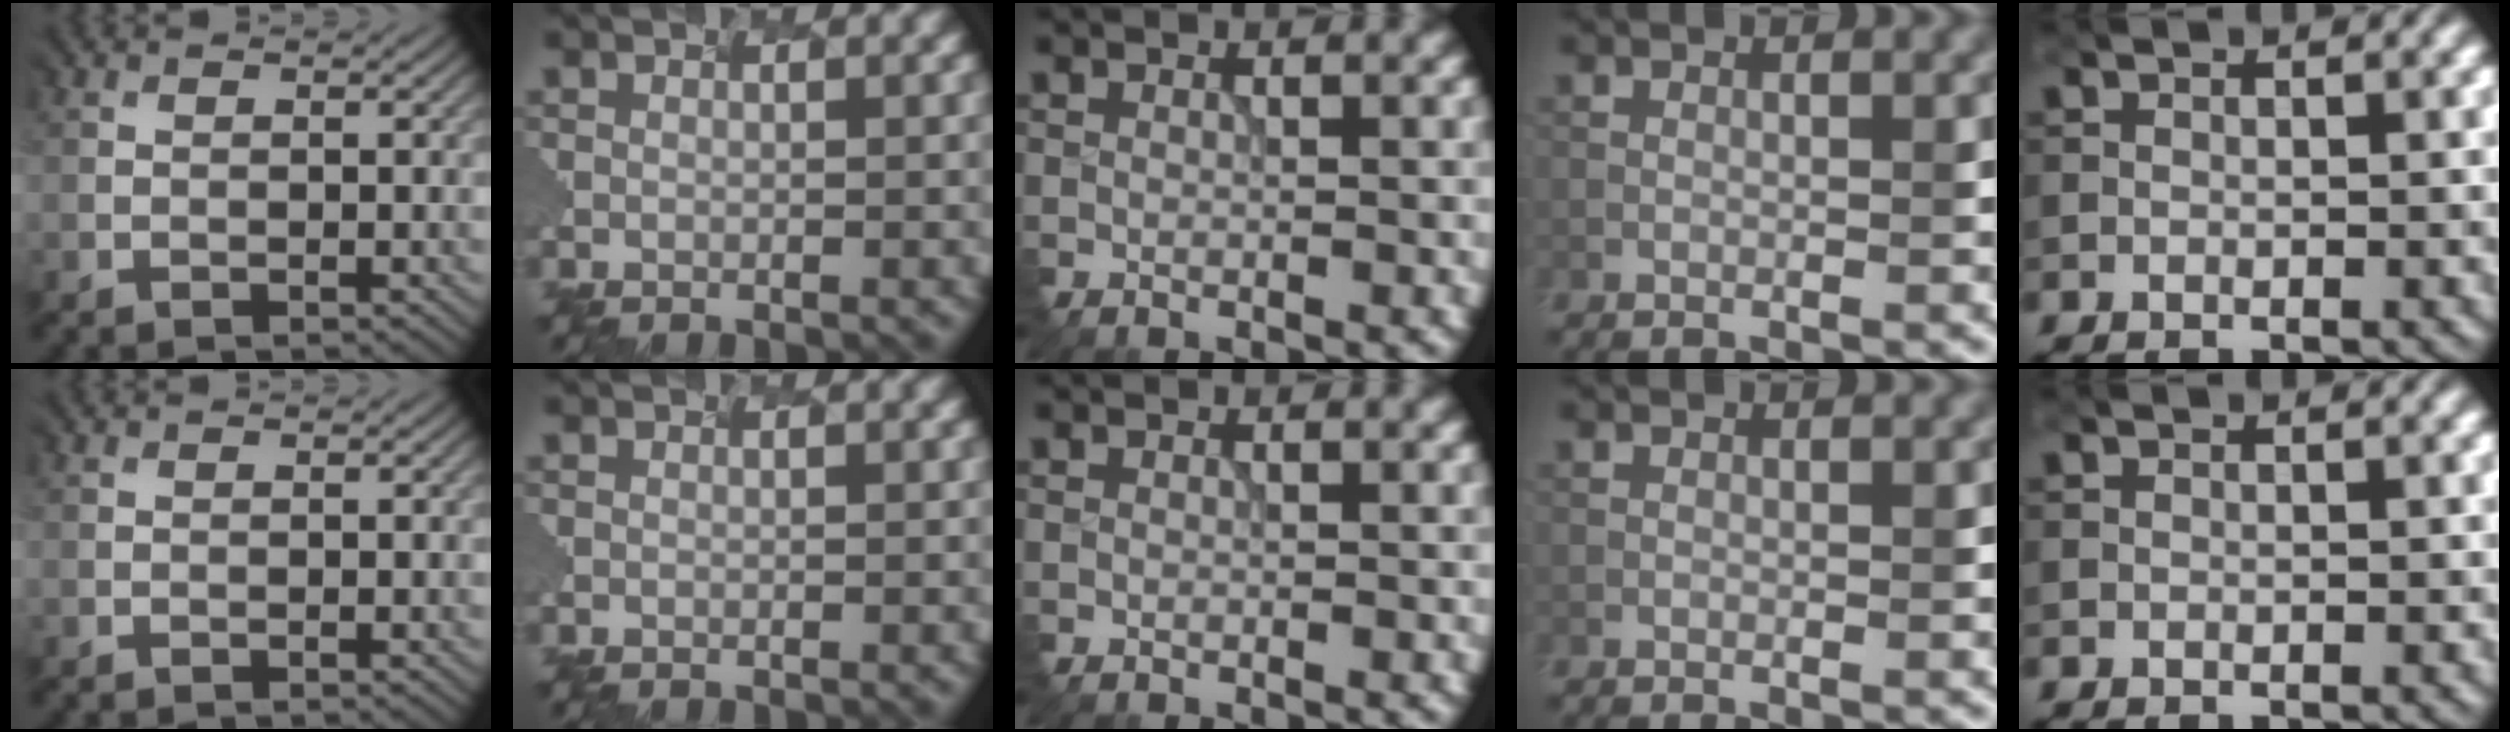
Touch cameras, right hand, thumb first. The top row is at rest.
{}